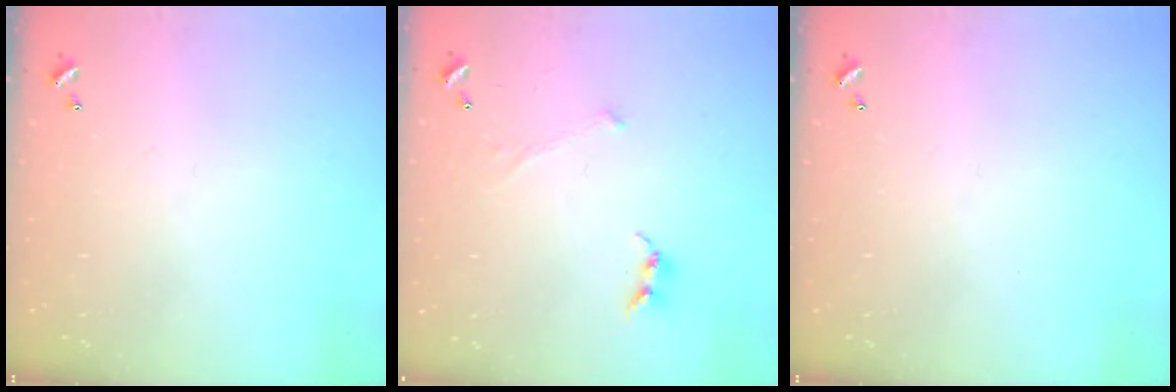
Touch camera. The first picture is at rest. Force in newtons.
{"total": 0.6, "press": 0.6, "slide": 0.3}
{"total": 0.0}